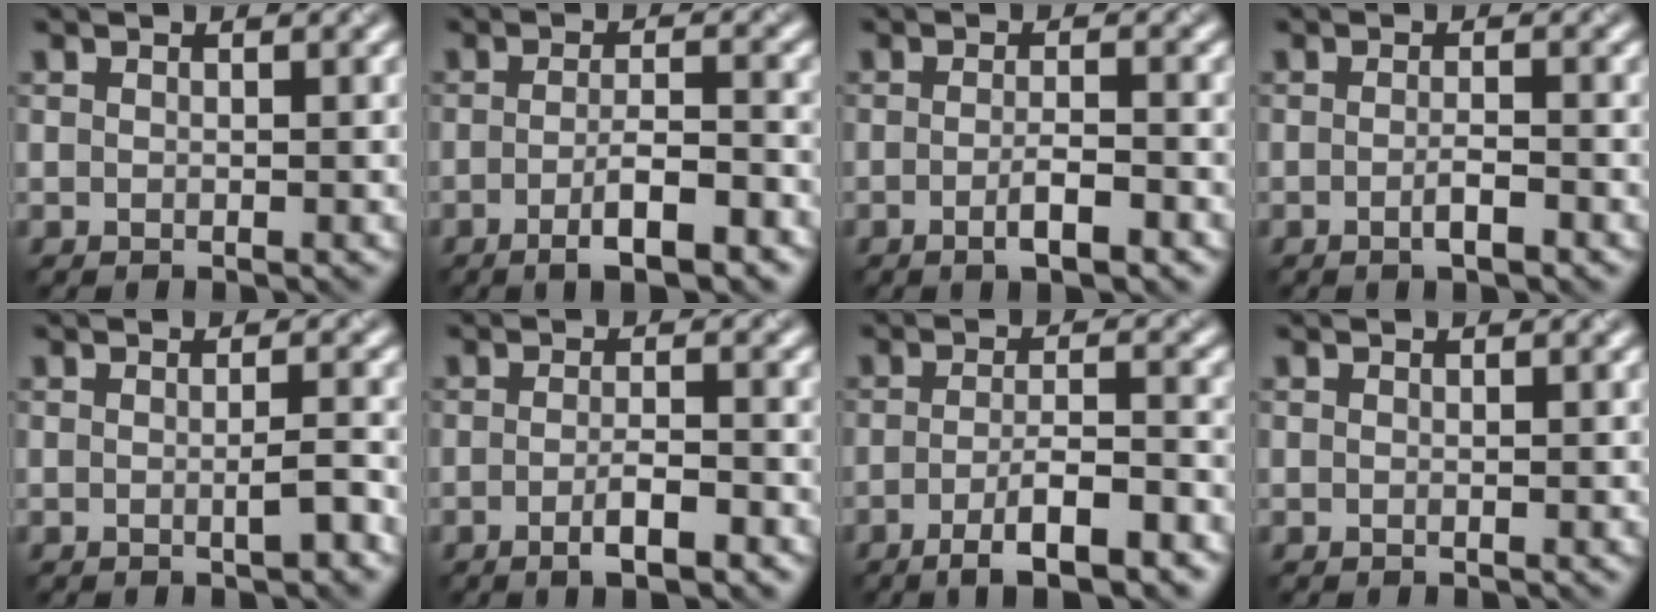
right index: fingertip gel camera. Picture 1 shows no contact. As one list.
[{"total": 4.8, "force": [-2.3, 1.0, 4.1], "torque": [-0.068, 0.001, -0.038]}, {"total": 2.9, "force": [-1.2, 0.7, 2.6], "torque": [-0.042, 0.000, -0.020]}, {"total": 1.9, "force": [-0.7, 0.4, 1.7], "torque": [-0.028, -0.001, -0.015]}, {"total": 1.7, "force": [-0.4, 0.2, 1.6], "torque": [-0.027, -0.001, -0.007]}, {"total": 3.2, "force": [-1.4, 0.8, 2.8], "torque": [-0.046, 0.000, -0.024]}, {"total": 5.8, "force": [-3.1, 1.2, 4.7], "torque": [-0.076, 0.003, -0.051]}, {"total": 0.0}]